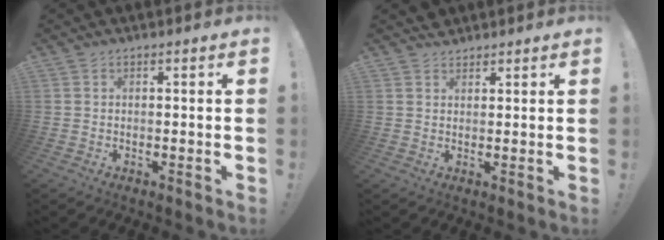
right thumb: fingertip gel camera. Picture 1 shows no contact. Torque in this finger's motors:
{"motor_torque": [-0.16, 0.22, 0.28, 0.29, 0.00]}